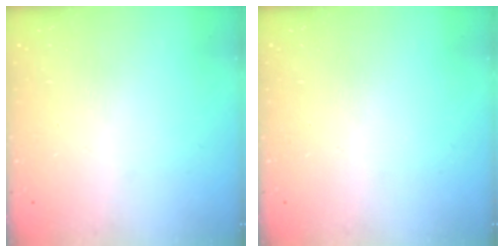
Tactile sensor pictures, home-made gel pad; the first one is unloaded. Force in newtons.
{"total": 0.0}